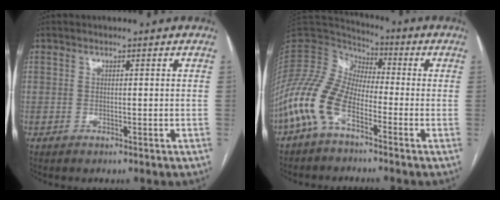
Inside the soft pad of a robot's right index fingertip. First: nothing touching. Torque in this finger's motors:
{"motor_torque": [1.62, -0.52, 1.05, 0.15]}